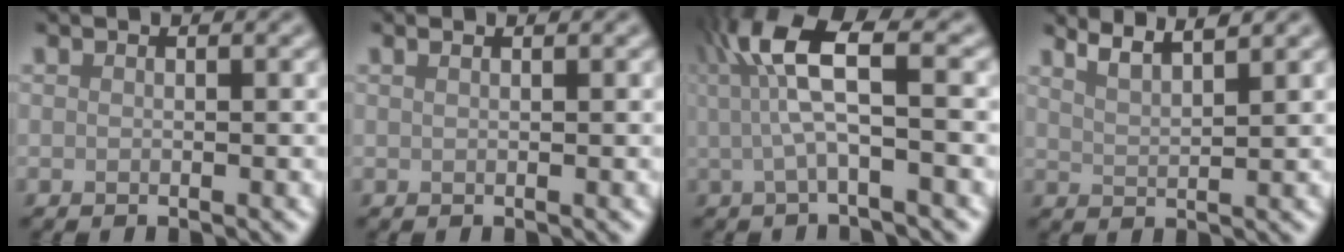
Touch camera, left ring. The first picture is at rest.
{"total": 1.1, "force": [0.7, 0.4, 0.8], "torque": [-0.006, -0.002, 0.002]}
{"total": 6.2, "force": [1.3, 1.5, 5.9], "torque": [-0.124, 0.012, 0.020]}
{"total": 4.3, "force": [3.6, 0.9, 2.2], "torque": [-0.015, 0.017, 0.037]}